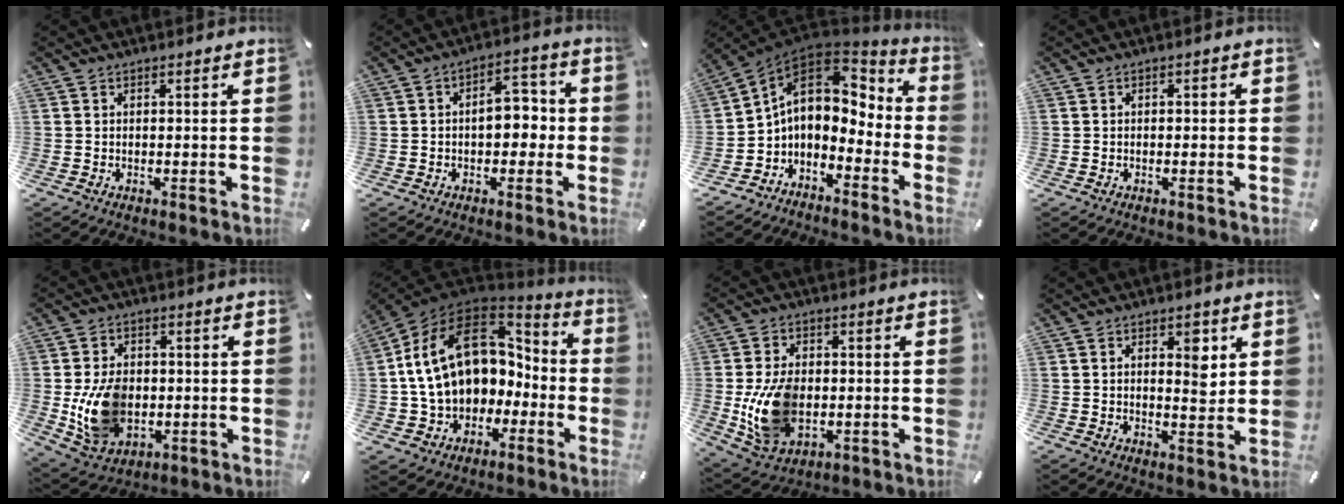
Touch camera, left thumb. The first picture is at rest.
{"total": 8.1, "force": [-0.3, 5.1, 6.3], "torque": [-0.074, 0.004, -0.012]}
{"total": 10.8, "force": [1.4, 8.5, 6.5], "torque": [-0.109, -0.012, 0.027]}
{"total": 0.6, "force": [-0.3, 0.4, 0.3], "torque": [-0.006, 0.000, -0.007]}
{"total": 13.4, "force": [-1.5, 10.0, 8.8], "torque": [-0.161, 0.000, -0.023]}
{"total": 18.9, "force": [2.6, 14.6, 11.8], "torque": [-0.237, -0.005, 0.055]}
{"total": 14.6, "force": [-1.9, 10.1, 10.4], "torque": [-0.211, -0.001, -0.029]}
{"total": 5.8, "force": [2.0, 3.0, 4.5], "torque": [-0.055, -0.010, 0.025]}